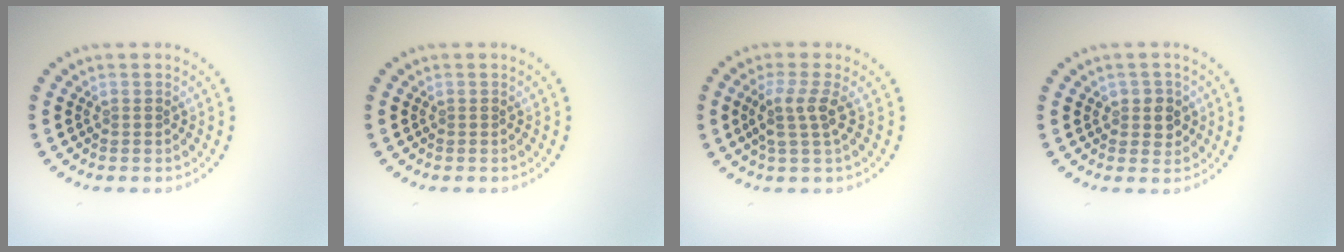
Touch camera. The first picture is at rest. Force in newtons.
{"total": 0.0}
{"total": 2.5, "press": 1.9, "slide": 1.7}
{"total": 1.9, "press": 1.8, "slide": 0.6}